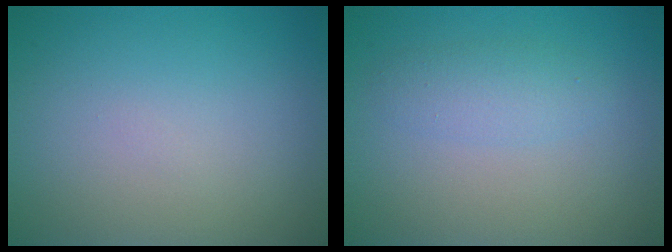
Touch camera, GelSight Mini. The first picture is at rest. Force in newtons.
{"total": 1.0, "press": 1.0, "slide": 0.0}